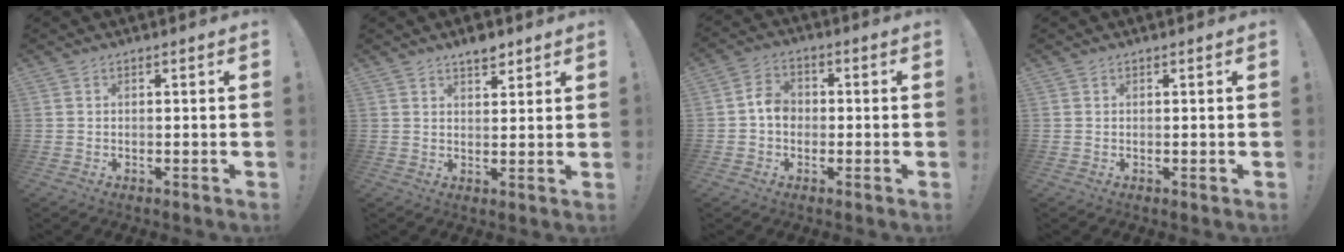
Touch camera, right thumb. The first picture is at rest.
{"total": 4.5, "force": [3.6, 1.6, 2.0], "torque": [-0.015, -0.025, 0.061]}
{"total": 6.6, "force": [-0.8, 5.3, 3.9], "torque": [-0.066, 0.015, -0.013]}
{"total": 0.0}